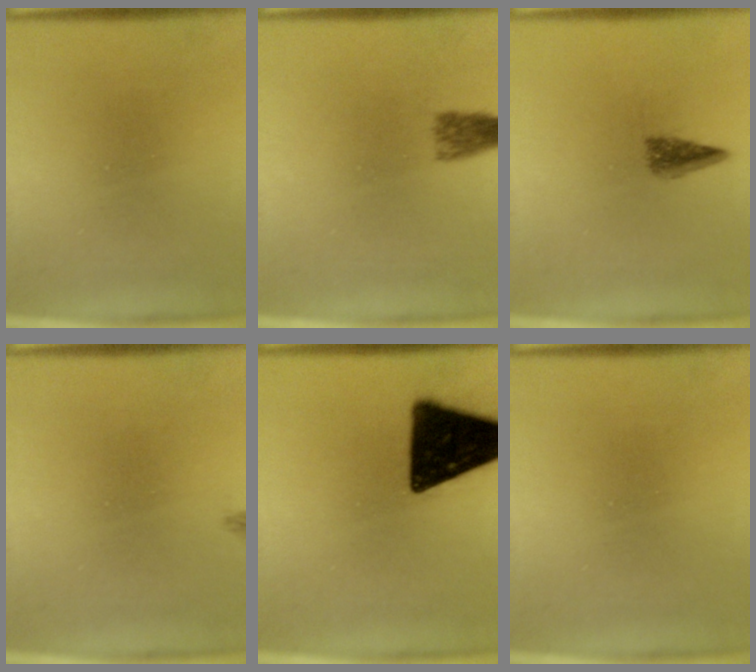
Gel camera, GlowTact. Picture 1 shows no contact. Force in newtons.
{"total": 2.7}
{"total": 2.7}
{"total": 0.9}
{"total": 17.1}
{"total": 0.0}